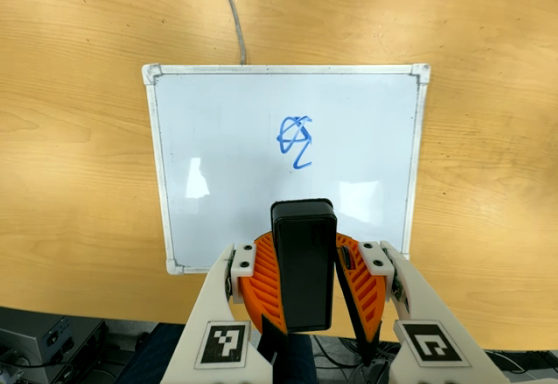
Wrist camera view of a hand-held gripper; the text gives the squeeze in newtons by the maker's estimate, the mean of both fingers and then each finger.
{"total": 8.6, "left": 9.4, "right": 7.9}